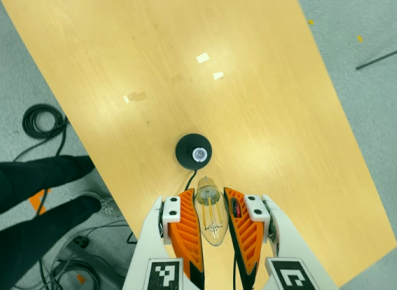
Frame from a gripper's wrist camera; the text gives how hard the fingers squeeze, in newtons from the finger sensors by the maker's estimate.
{"total": 21.1, "left": 23.5, "right": 18.7}